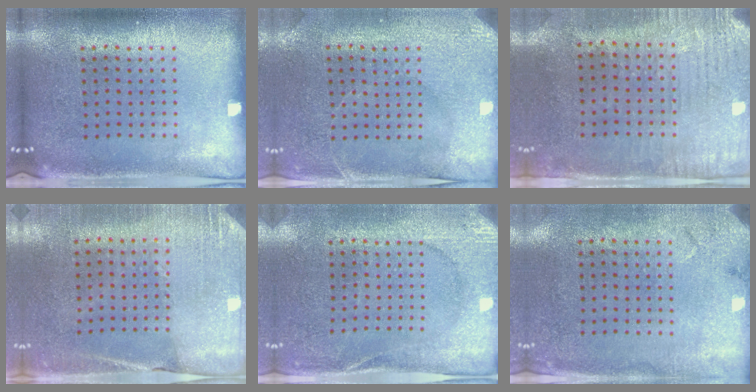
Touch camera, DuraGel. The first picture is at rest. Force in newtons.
{"total": 2.9, "press": 2.7, "slide": 1.0}
{"total": 3.0, "press": 2.4, "slide": 1.8}
{"total": 2.6, "press": 2.4, "slide": 1.0}
{"total": 2.6, "press": 2.5, "slide": 0.6}
{"total": 2.7, "press": 2.2, "slide": 1.6}